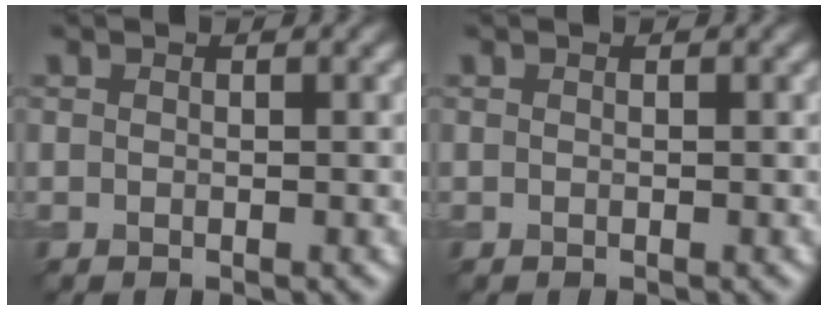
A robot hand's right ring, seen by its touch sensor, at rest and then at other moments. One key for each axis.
{"total": 0.0}